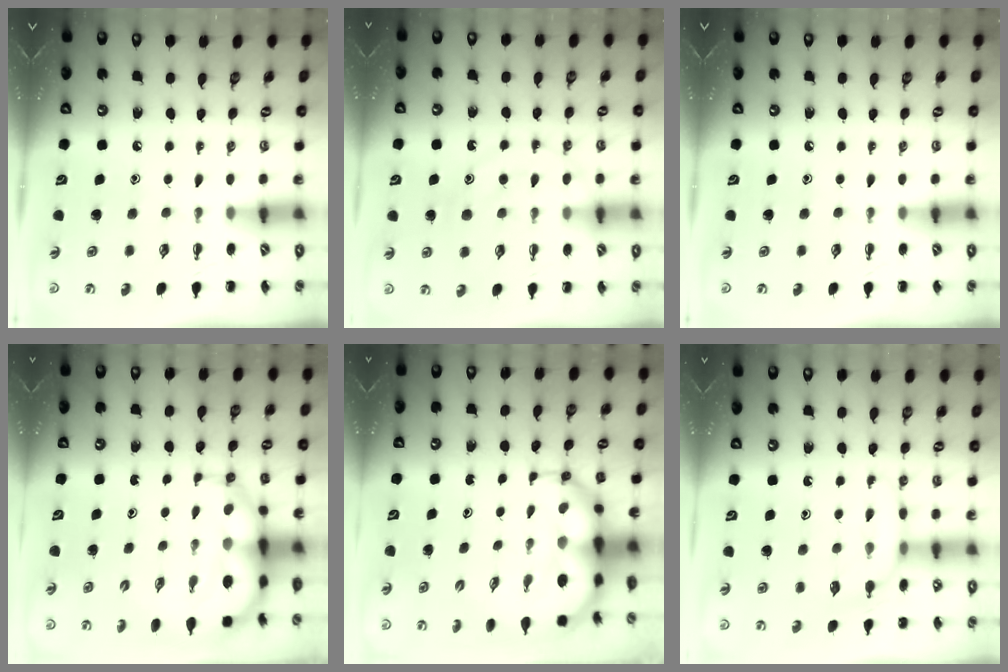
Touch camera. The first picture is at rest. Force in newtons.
{"total": 13.4, "press": 13.4, "slide": 0.9}
{"total": 0.0}
{"total": 9.6, "press": 9.2, "slide": 2.8}
{"total": 10.3, "press": 9.9, "slide": 2.8}
{"total": 8.4, "press": 8.2, "slide": 1.6}